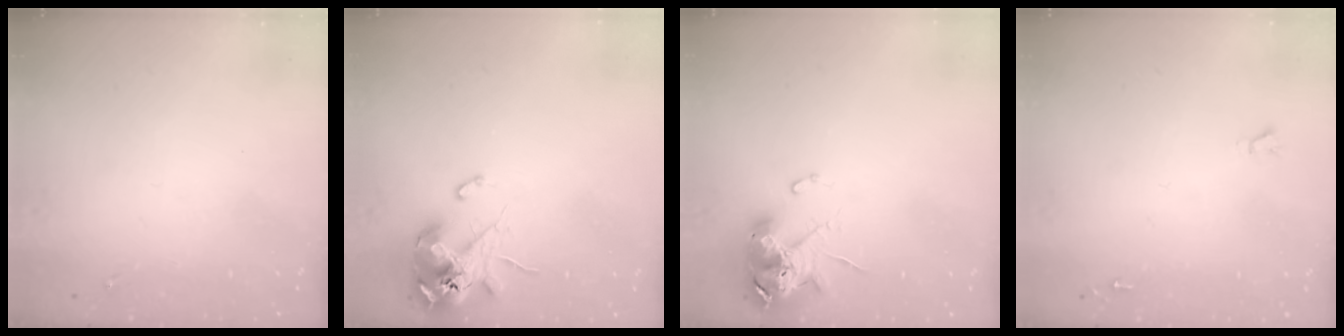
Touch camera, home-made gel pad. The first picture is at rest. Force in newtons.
{"total": 12.1, "press": 11.9, "slide": 2.2}
{"total": 10.8, "press": 10.7, "slide": 1.7}
{"total": 1.6, "press": 1.6, "slide": 0.1}